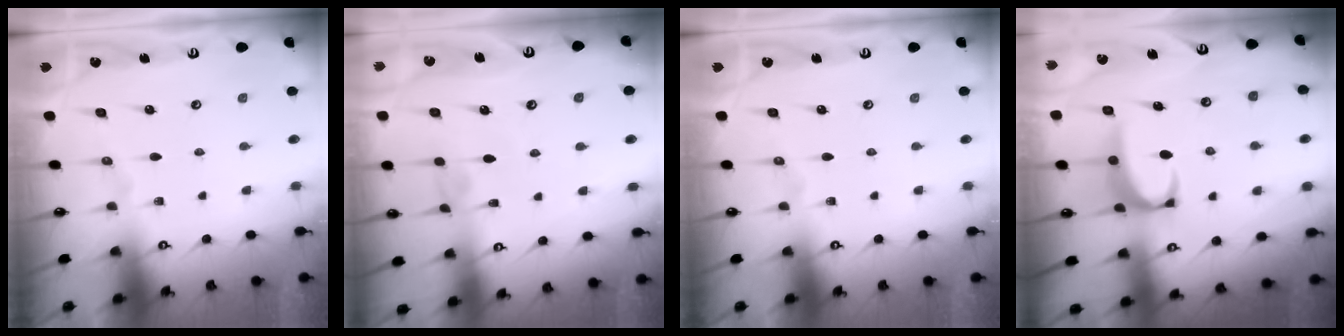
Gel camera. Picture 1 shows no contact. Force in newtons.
{"total": 2.9, "press": 2.9, "slide": 0.3}
{"total": 0.0}
{"total": 3.4, "press": 3.4, "slide": 0.6}